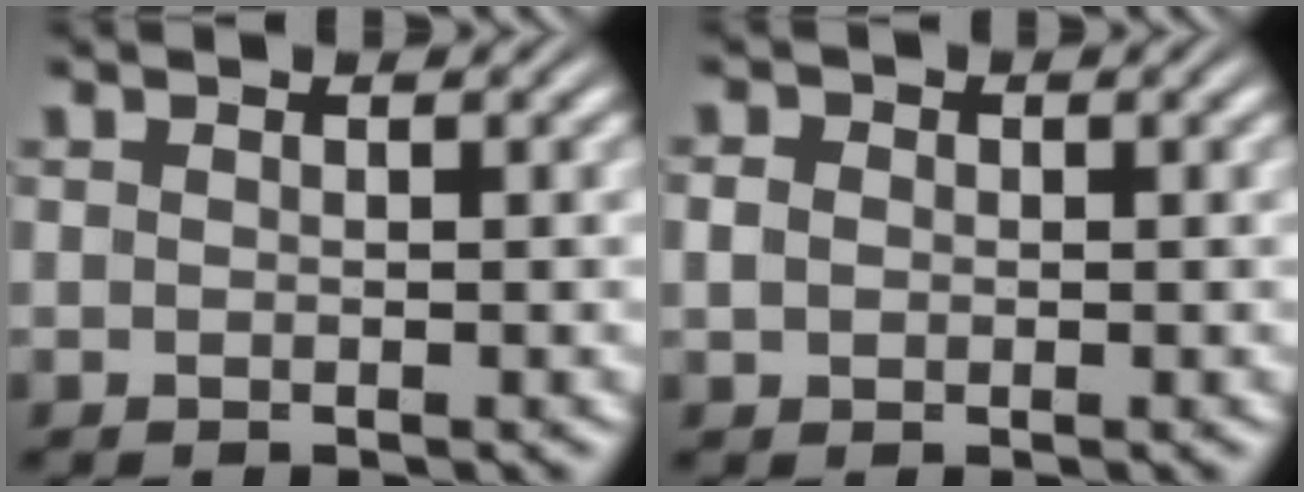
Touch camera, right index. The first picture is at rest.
{"total": 1.6, "force": [-0.1, 1.4, 0.8], "torque": [-0.023, -0.004, 0.000]}